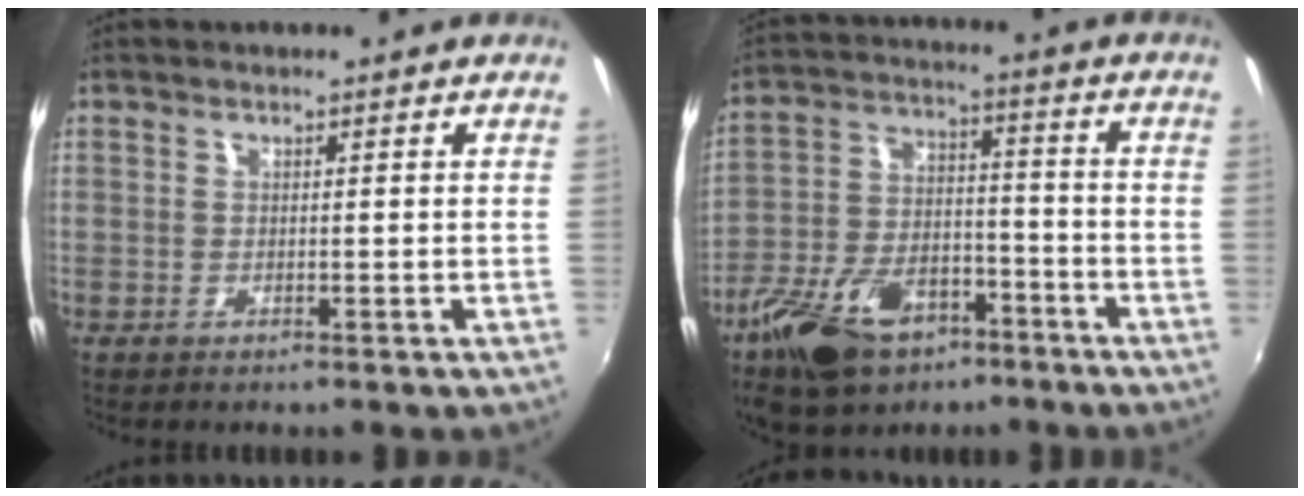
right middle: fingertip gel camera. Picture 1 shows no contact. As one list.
[{"total": 16.3, "force": [-10.1, 9.0, 9.2], "torque": [-0.199, -0.005, -0.171]}]